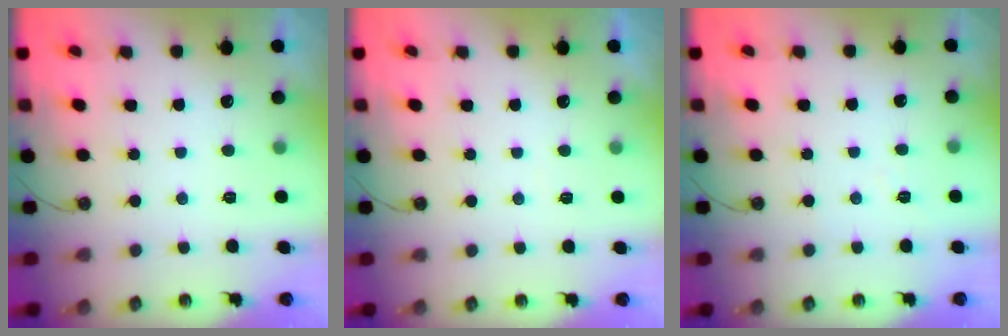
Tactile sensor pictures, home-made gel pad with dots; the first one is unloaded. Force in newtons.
{"total": 2.7, "press": 2.7, "slide": 0.6}
{"total": 3.2, "press": 3.1, "slide": 0.3}